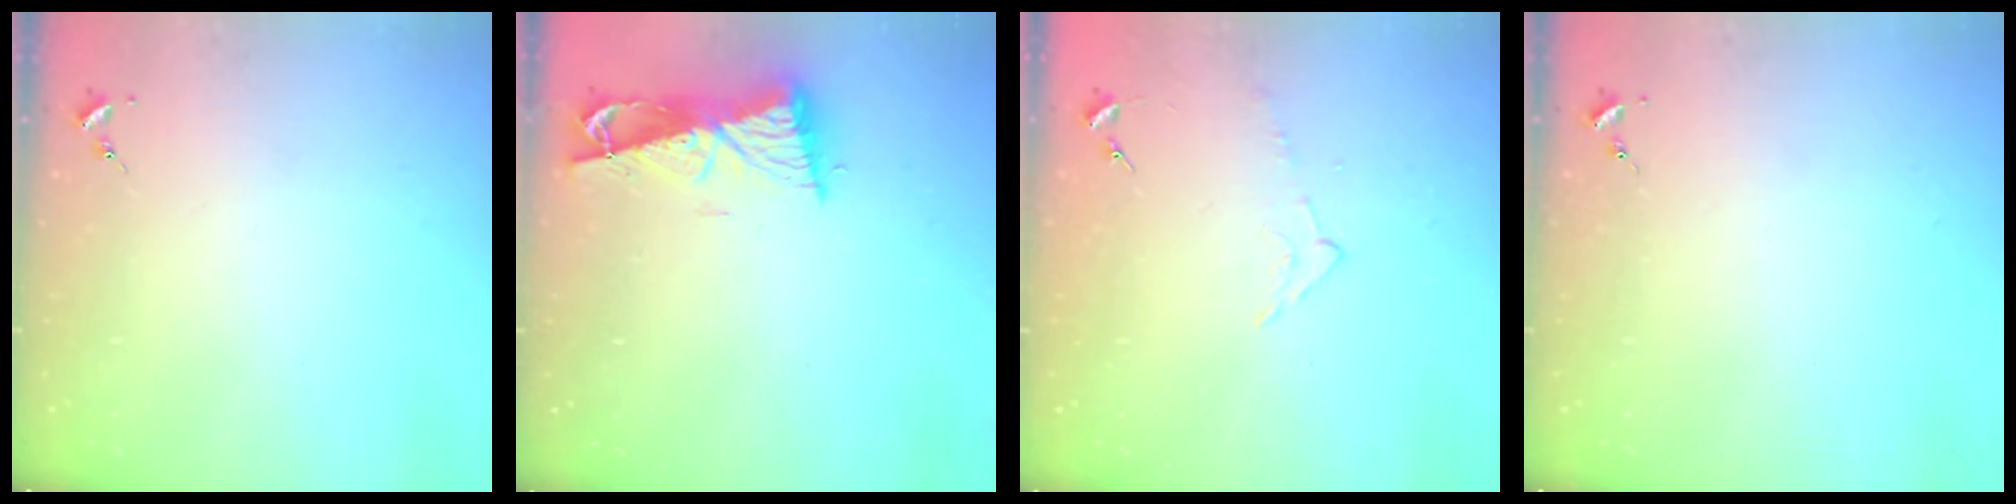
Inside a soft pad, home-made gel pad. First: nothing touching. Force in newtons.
{"total": 8.5, "press": 8.4, "slide": 1.0}
{"total": 4.7, "press": 4.7, "slide": 0.5}
{"total": 0.0}